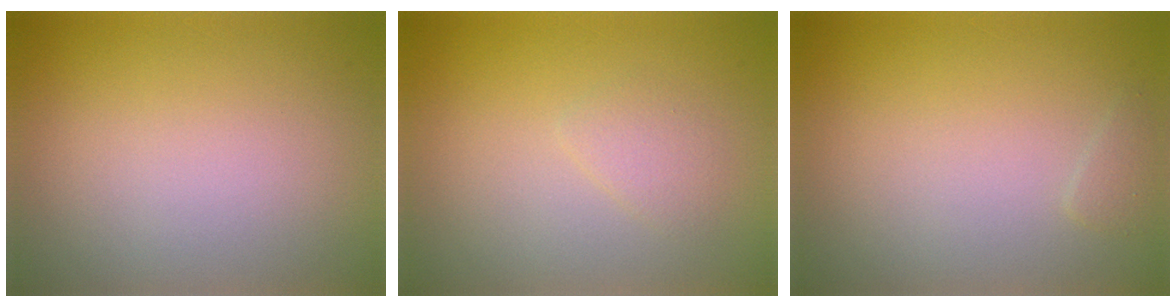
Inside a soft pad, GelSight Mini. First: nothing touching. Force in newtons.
{"total": 1.3, "press": 1.3, "slide": 0.1}
{"total": 0.7, "press": 0.7, "slide": 0.1}